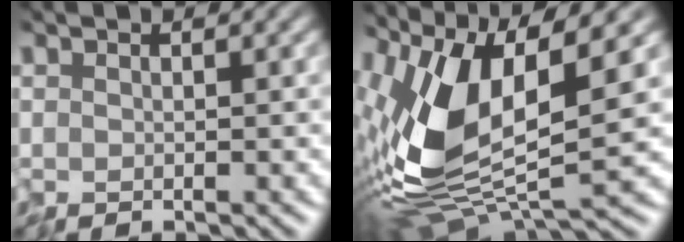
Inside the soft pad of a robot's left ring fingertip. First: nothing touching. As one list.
[{"total": 11.5, "force": [0.9, 4.6, 10.5], "torque": [-0.223, -0.007, 0.008]}]